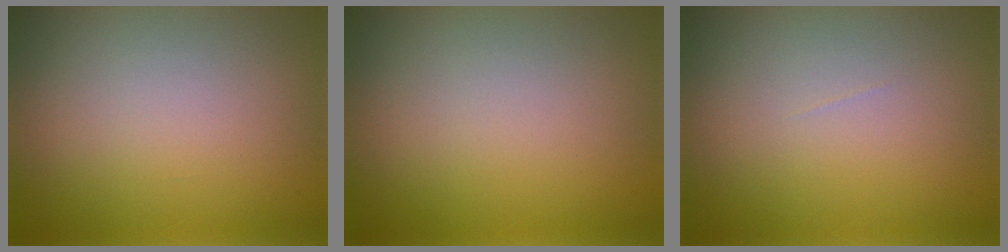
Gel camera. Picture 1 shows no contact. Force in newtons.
{"total": 0.0}
{"total": 0.0}